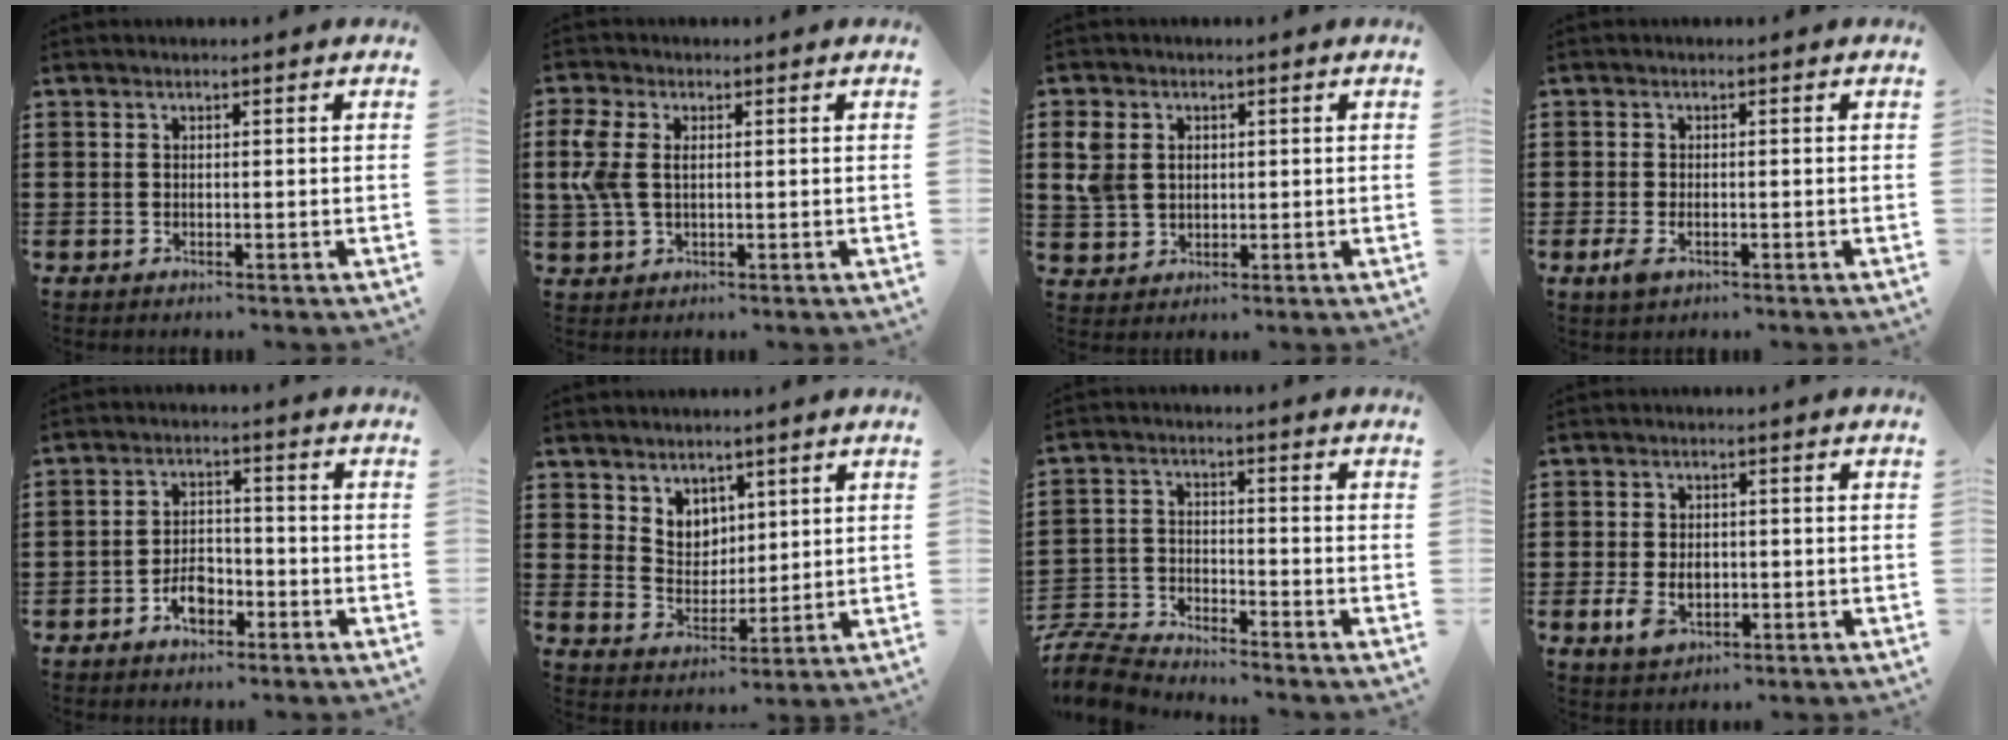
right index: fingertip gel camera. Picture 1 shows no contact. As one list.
[{"total": 5.3, "force": [0.8, 3.0, 4.2], "torque": [-0.116, -0.001, 0.006]}, {"total": 4.6, "force": [1.2, 3.9, 2.0], "torque": [-0.062, 0.013, 0.020]}, {"total": 1.7, "force": [-0.8, 0.9, 1.3], "torque": [-0.030, -0.005, -0.016]}, {"total": 4.5, "force": [-2.6, 2.6, 2.5], "torque": [-0.050, 0.004, -0.050]}, {"total": 5.1, "force": [3.6, 3.6, 0.4], "torque": [-0.028, 0.000, 0.068]}, {"total": 6.3, "force": [-6.2, 0.8, 0.8], "torque": [-0.036, 0.002, -0.128]}, {"total": 3.6, "force": [-0.8, 2.5, 2.6], "torque": [-0.056, 0.002, -0.015]}]